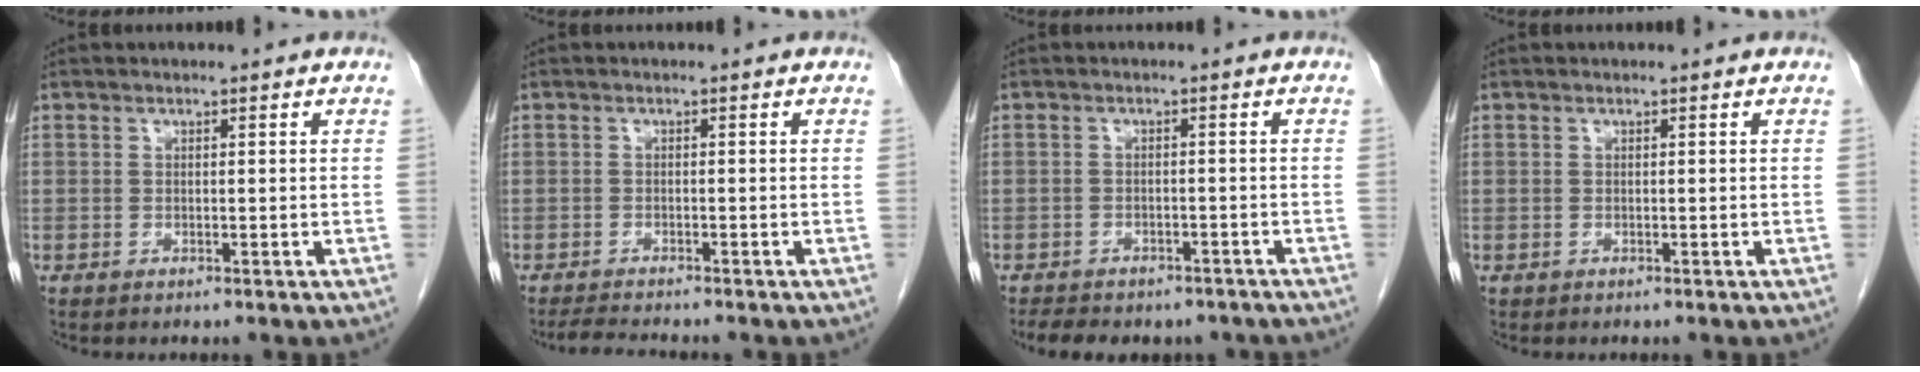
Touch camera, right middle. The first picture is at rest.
{"total": 3.2, "force": [-3.0, -0.3, 1.1], "torque": [-0.025, -0.016, -0.049]}
{"total": 10.9, "force": [-8.9, 4.8, 4.0], "torque": [-0.074, 0.004, -0.106]}
{"total": 0.0}